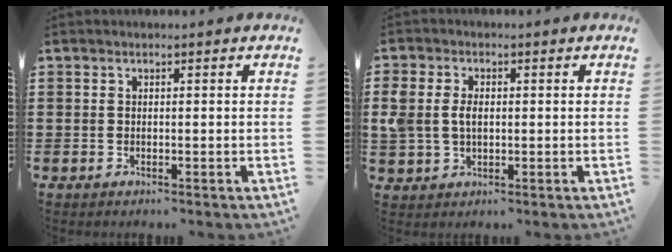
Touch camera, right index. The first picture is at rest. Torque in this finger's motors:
{"motor_torque": [0.77, 0.62, 0.27, 0.15]}